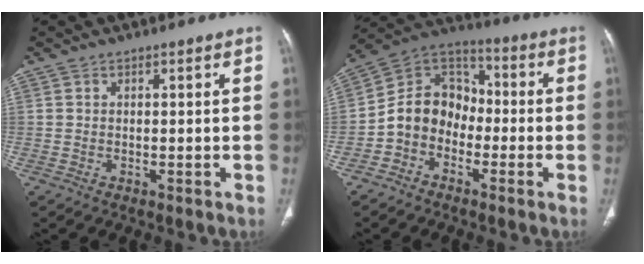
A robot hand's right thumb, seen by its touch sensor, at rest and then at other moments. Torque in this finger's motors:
{"motor_torque": [1.42, 1.66, 1.13, -0.88, 0.06]}